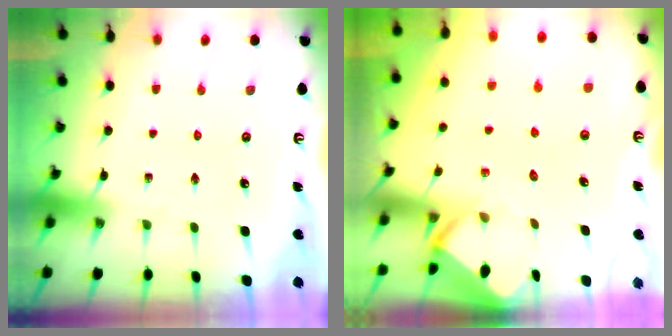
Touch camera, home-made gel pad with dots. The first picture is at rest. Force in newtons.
{"total": 2.8, "press": 2.8, "slide": 0.2}